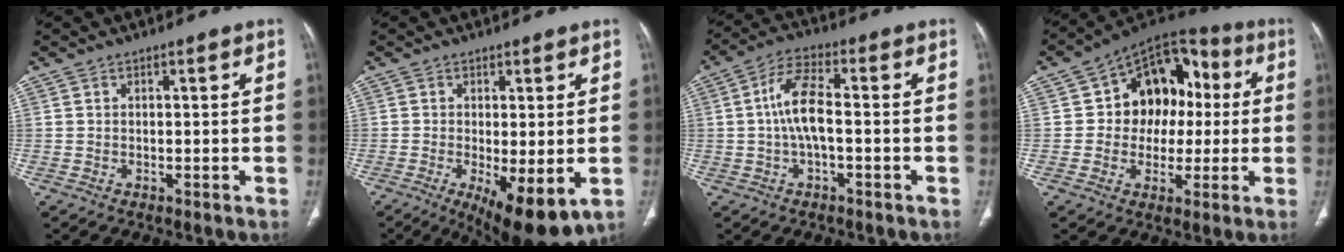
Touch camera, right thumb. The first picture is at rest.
{"total": 11.5, "force": [-3.6, 4.0, 10.1], "torque": [-0.152, -0.022, -0.043]}
{"total": 7.7, "force": [-0.5, 2.9, 7.1], "torque": [-0.154, 0.022, -0.015]}
{"total": 16.0, "force": [1.3, 12.2, 10.2], "torque": [-0.086, 0.033, 0.012]}